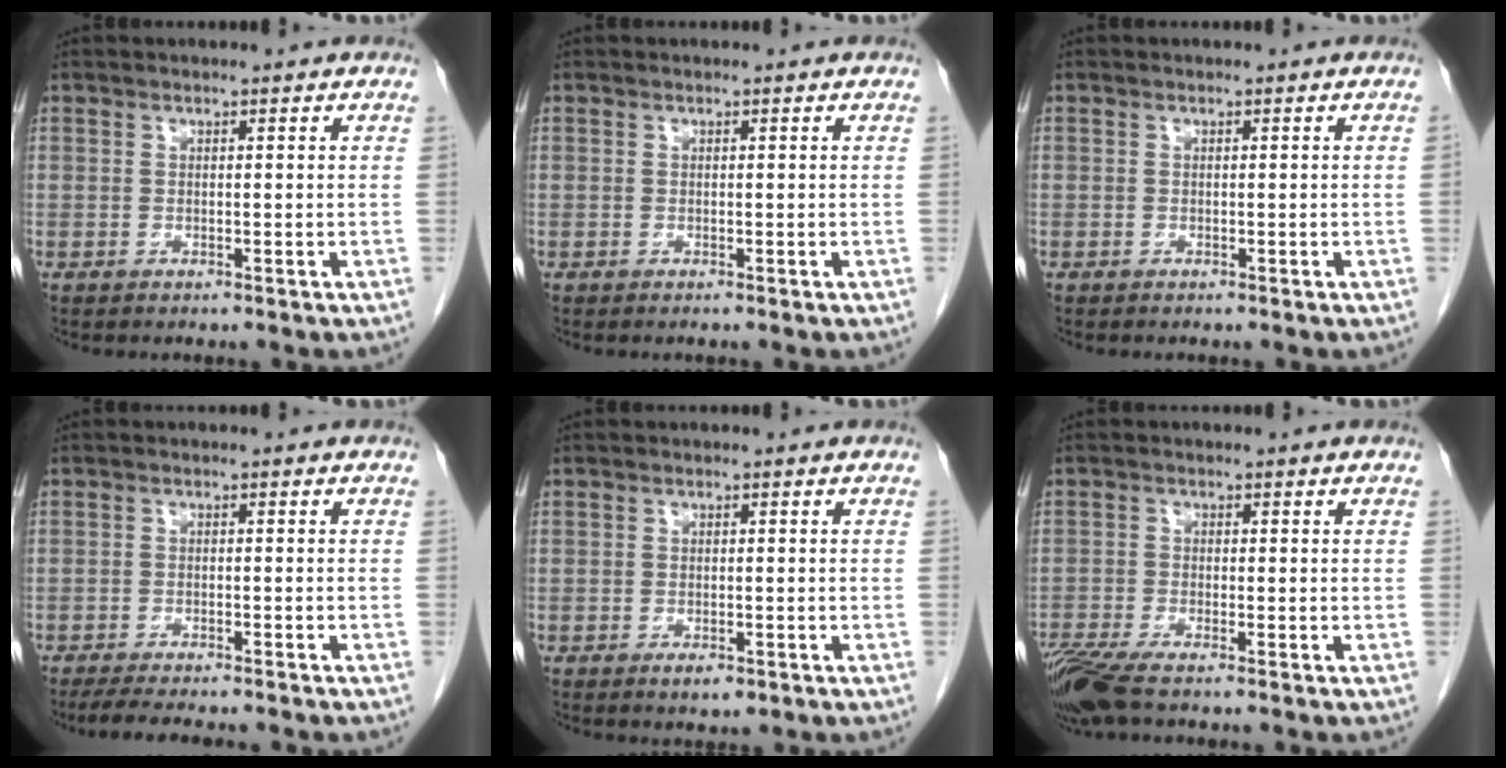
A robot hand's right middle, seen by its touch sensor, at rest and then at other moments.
{"total": 0.0}
{"total": 0.0}
{"total": 7.6, "force": [-6.6, 1.0, 3.8], "torque": [-0.055, -0.014, -0.097]}
{"total": 2.1, "force": [-1.2, 0.8, 1.5], "torque": [-0.023, 0.000, -0.013]}
{"total": 6.2, "force": [-4.7, 0.6, 3.9], "torque": [-0.079, -0.019, -0.091]}